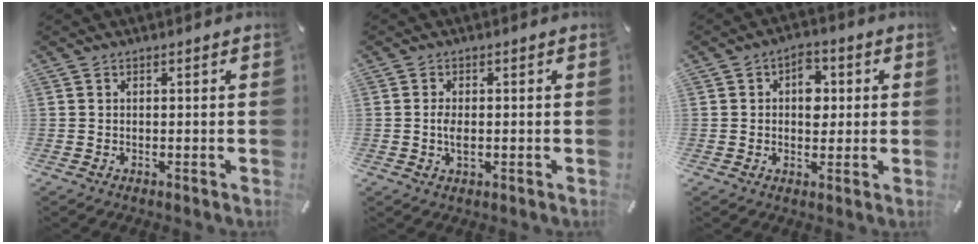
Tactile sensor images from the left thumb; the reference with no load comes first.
{"total": 3.0, "force": [-0.3, 1.6, 2.6], "torque": [-0.064, -0.004, -0.010]}
{"total": 6.1, "force": [0.8, 4.3, 4.3], "torque": [-0.046, -0.003, 0.005]}